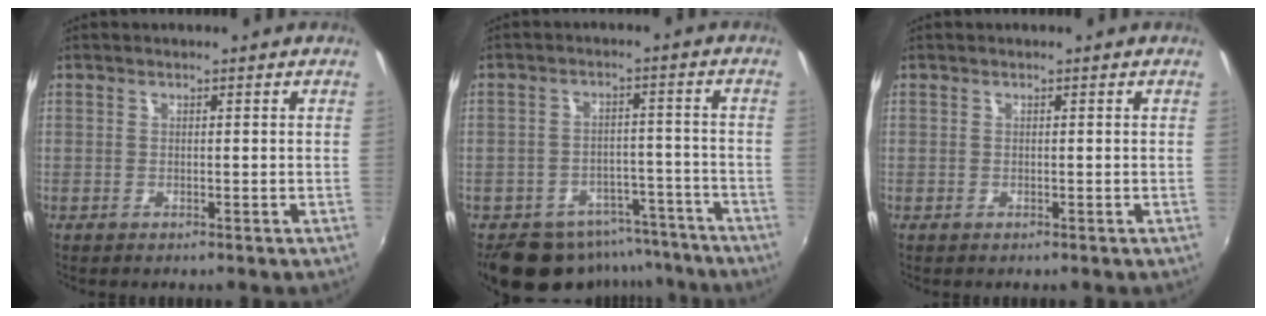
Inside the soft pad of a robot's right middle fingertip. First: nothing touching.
{"total": 14.3, "force": [-11.8, 7.0, 4.0], "torque": [-0.085, 0.026, -0.146]}
{"total": 0.0}